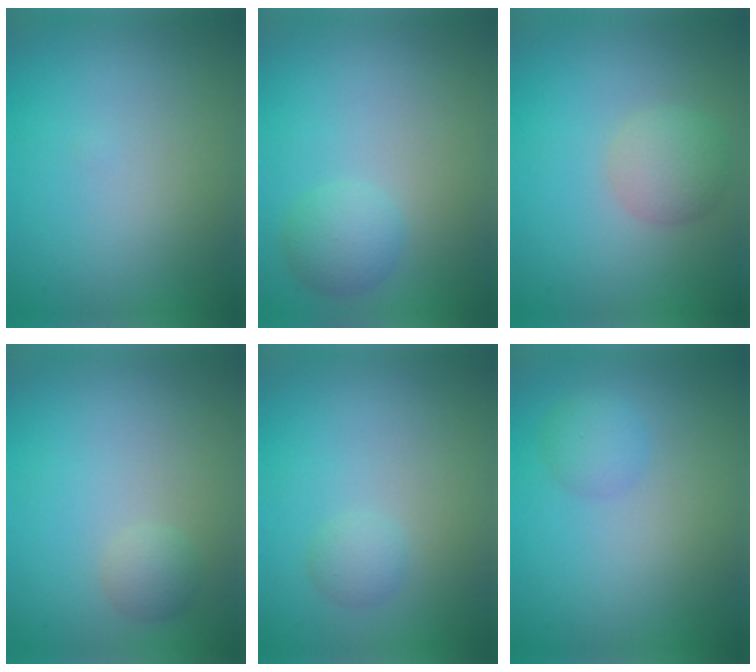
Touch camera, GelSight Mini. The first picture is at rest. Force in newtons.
{"total": 2.5, "press": 2.5, "slide": 0.2}
{"total": 2.9, "press": 2.9, "slide": 0.1}
{"total": 1.5, "press": 1.5, "slide": 0.0}
{"total": 1.3, "press": 1.3, "slide": 0.0}
{"total": 1.6, "press": 1.6, "slide": 0.1}